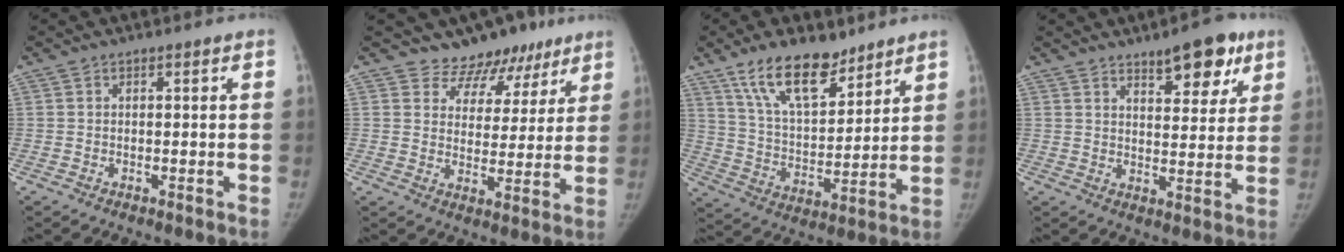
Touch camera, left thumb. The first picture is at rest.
{"total": 9.7, "force": [7.7, 5.8, 0.5], "torque": [0.038, -0.052, 0.099]}
{"total": 14.9, "force": [10.5, 6.5, 8.4], "torque": [-0.109, -0.063, 0.193]}
{"total": 10.2, "force": [6.5, 3.9, 6.8], "torque": [-0.063, -0.033, 0.093]}